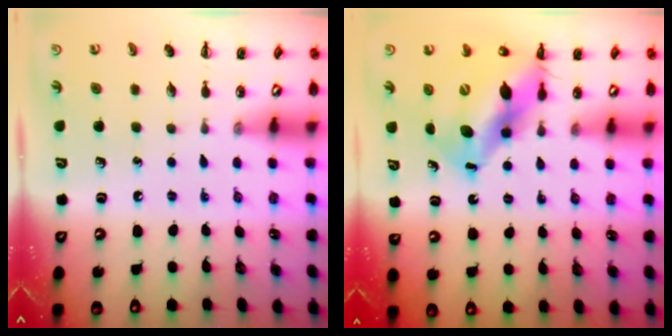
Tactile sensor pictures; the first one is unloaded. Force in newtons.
{"total": 14.5, "press": 14.0, "slide": 3.5}